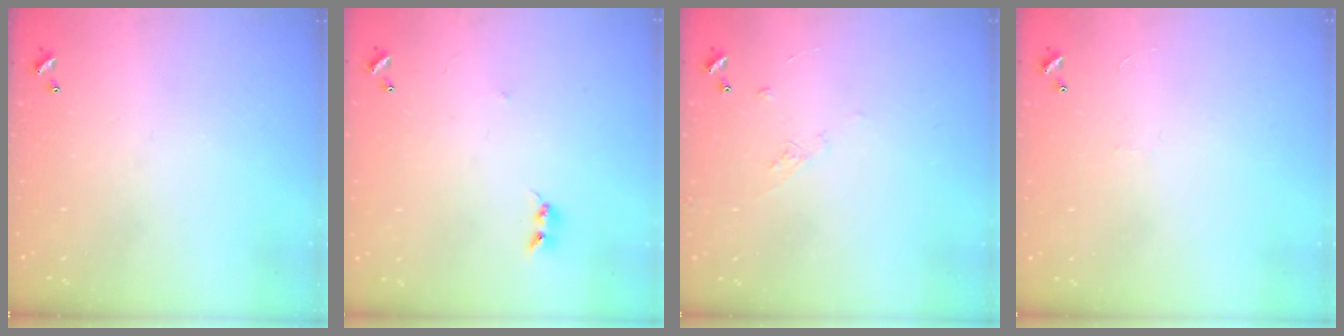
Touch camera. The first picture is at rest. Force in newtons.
{"total": 2.7, "press": 2.7, "slide": 0.3}
{"total": 6.5, "press": 6.4, "slide": 0.9}
{"total": 1.3, "press": 1.3, "slide": 0.4}